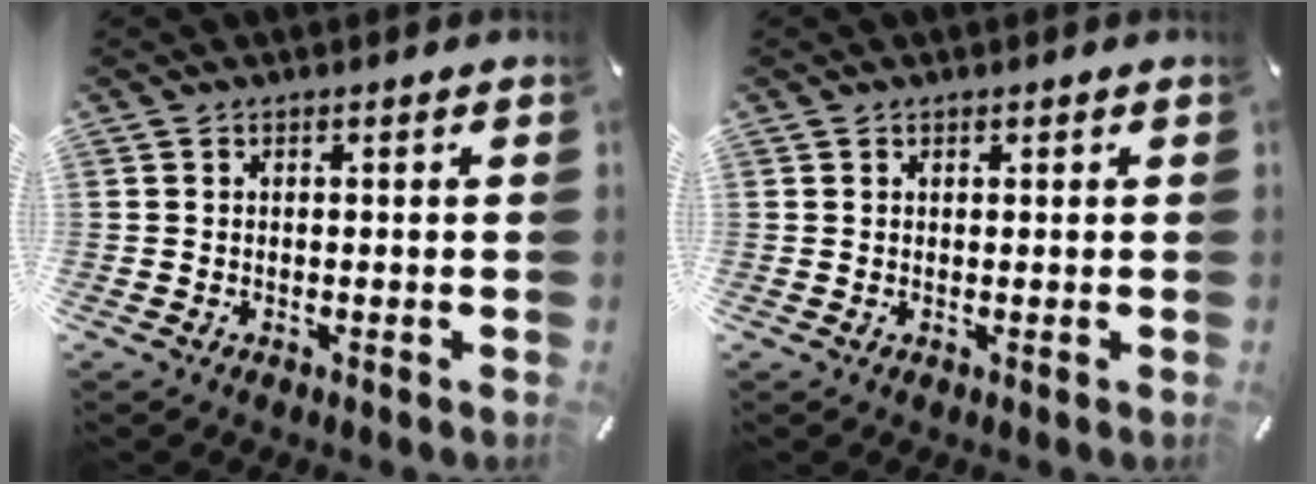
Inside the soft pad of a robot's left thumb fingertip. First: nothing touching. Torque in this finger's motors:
{"motor_torque": [-0.16, -0.48, -0.10, 0.13, 0.00]}